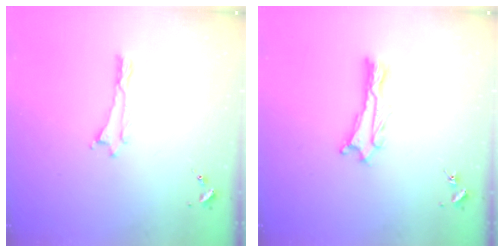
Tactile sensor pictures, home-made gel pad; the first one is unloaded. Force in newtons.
{"total": 2.4, "press": 2.4, "slide": 0.3}